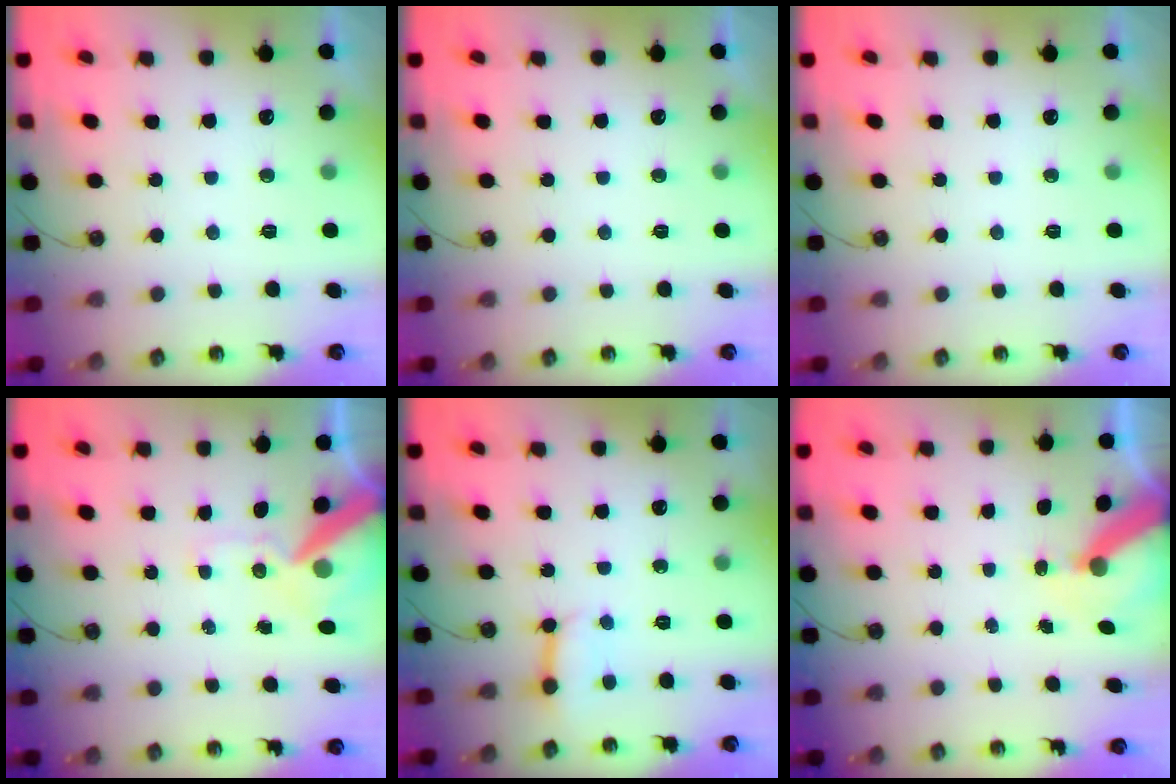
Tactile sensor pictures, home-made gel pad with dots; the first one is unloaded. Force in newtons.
{"total": 0.0}
{"total": 0.0}
{"total": 12.5, "press": 12.4, "slide": 1.8}
{"total": 3.8, "press": 3.8, "slide": 0.5}
{"total": 8.1, "press": 8.1, "slide": 1.1}